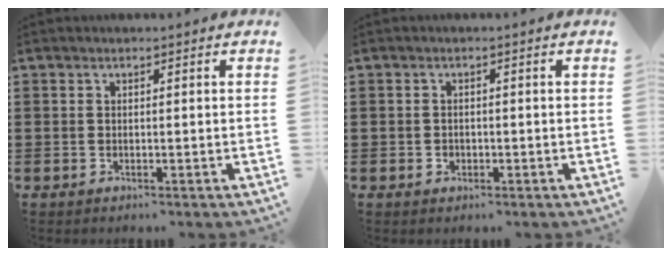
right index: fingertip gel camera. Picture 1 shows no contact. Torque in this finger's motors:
{"motor_torque": [0.10, 2.04, 0.01, 0.01]}